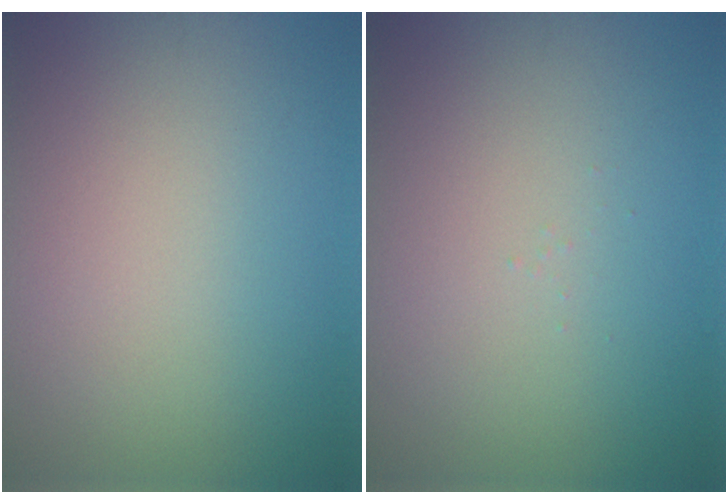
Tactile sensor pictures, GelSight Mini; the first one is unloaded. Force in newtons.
{"total": 0.0}